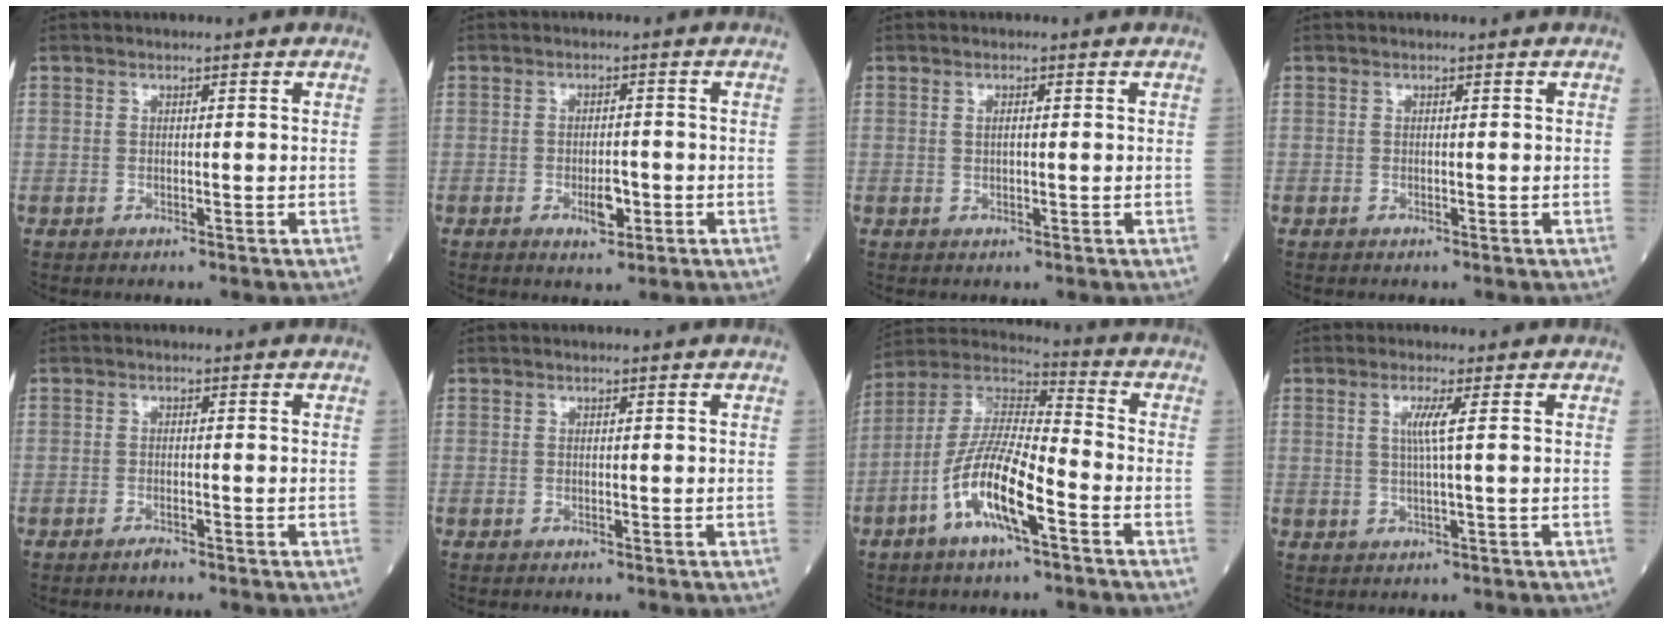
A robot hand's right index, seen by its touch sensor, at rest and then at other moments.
{"total": 3.3, "force": [-1.2, 1.4, 2.7], "torque": [-0.044, 0.002, -0.015]}
{"total": 1.1, "force": [0.2, 0.3, 1.0], "torque": [-0.019, 0.002, 0.004]}
{"total": 0.0}
{"total": 1.0, "force": [-0.8, 0.1, 0.5], "torque": [-0.017, -0.001, -0.012]}
{"total": 0.0}
{"total": 13.2, "force": [-5.5, 2.6, 11.7], "torque": [-0.235, 0.002, -0.106]}
{"total": 3.0, "force": [0.7, -0.6, 2.8], "torque": [-0.059, 0.000, 0.012]}